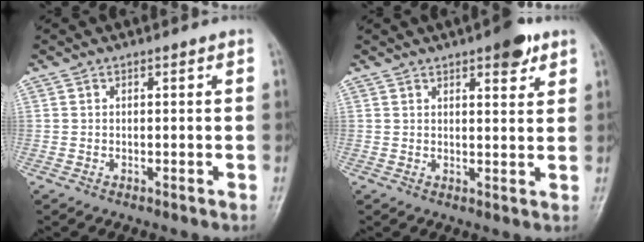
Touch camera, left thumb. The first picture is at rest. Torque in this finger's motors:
{"motor_torque": [1.20, 0.54, 0.52, -0.75, 0.02]}